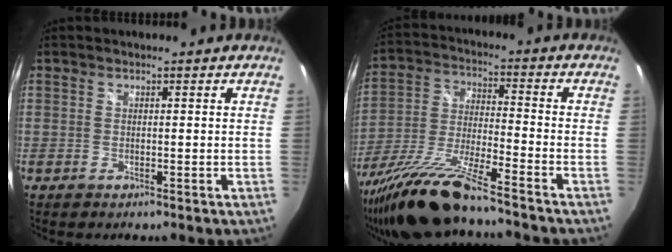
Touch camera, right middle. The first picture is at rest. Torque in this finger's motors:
{"motor_torque": [1.25, -0.89, 0.60, 0.16]}